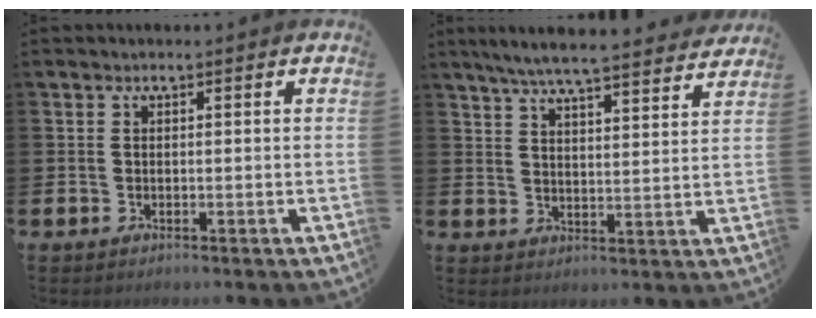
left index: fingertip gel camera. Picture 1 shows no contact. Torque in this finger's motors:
{"motor_torque": [0.91, -1.23, 0.73, 0.21]}